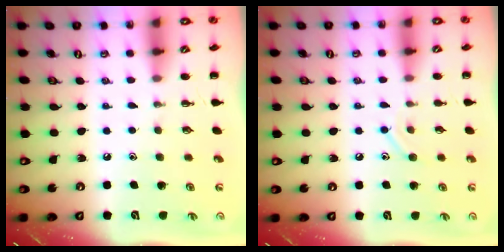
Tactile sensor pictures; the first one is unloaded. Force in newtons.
{"total": 7.2, "press": 7.1, "slide": 1.5}